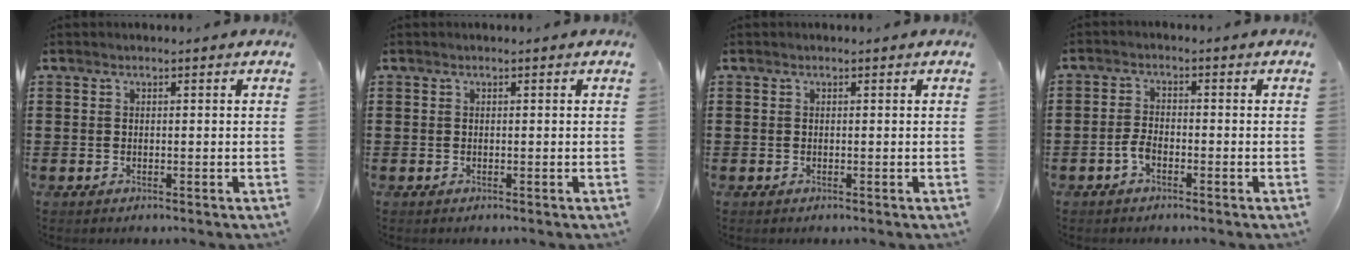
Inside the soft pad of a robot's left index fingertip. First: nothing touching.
{"total": 0.0}
{"total": 0.0}
{"total": 2.6, "force": [-1.2, 1.2, 2.0], "torque": [-0.052, -0.001, -0.028]}